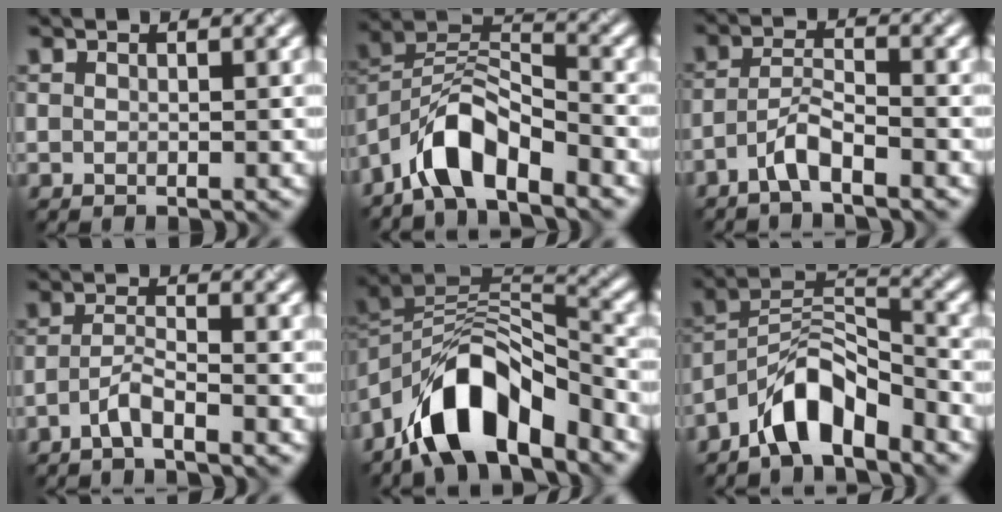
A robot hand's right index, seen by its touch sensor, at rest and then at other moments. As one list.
[{"total": 6.3, "force": [-4.6, 2.1, 3.8], "torque": [-0.064, 0.011, -0.089]}, {"total": 3.1, "force": [-2.2, 0.5, 2.1], "torque": [-0.044, 0.010, -0.047]}, {"total": 2.5, "force": [-1.7, 0.3, 1.8], "torque": [-0.038, 0.007, -0.040]}, {"total": 9.9, "force": [-6.4, 3.9, 6.5], "torque": [-0.100, 0.011, -0.121]}, {"total": 6.2, "force": [-4.6, 2.2, 3.6], "torque": [-0.056, 0.012, -0.090]}]